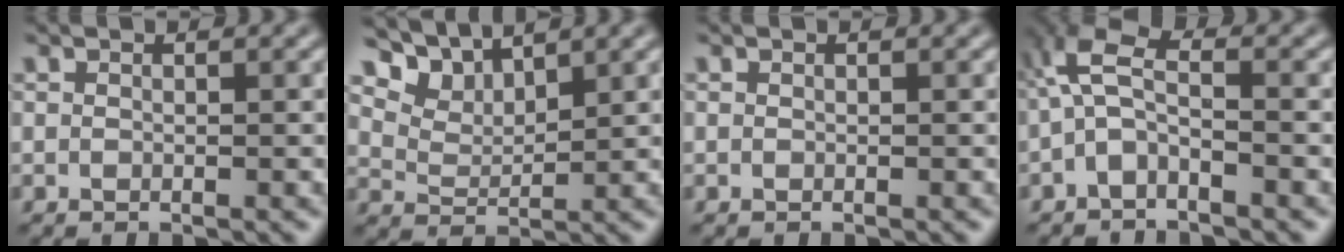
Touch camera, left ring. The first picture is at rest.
{"total": 4.7, "force": [4.2, 1.5, 1.4], "torque": [-0.044, 0.000, 0.079]}
{"total": 0.0}
{"total": 4.0, "force": [-1.0, 1.7, 3.4], "torque": [-0.080, 0.016, -0.033]}